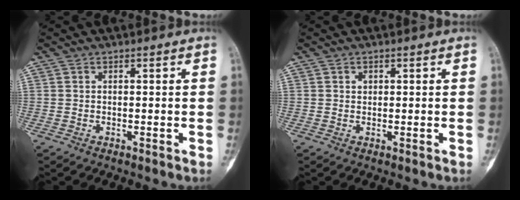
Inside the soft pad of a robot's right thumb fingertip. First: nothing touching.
{"total": 0.9, "force": [0.3, 0.8, 0.4], "torque": [0.000, 0.001, 0.004]}